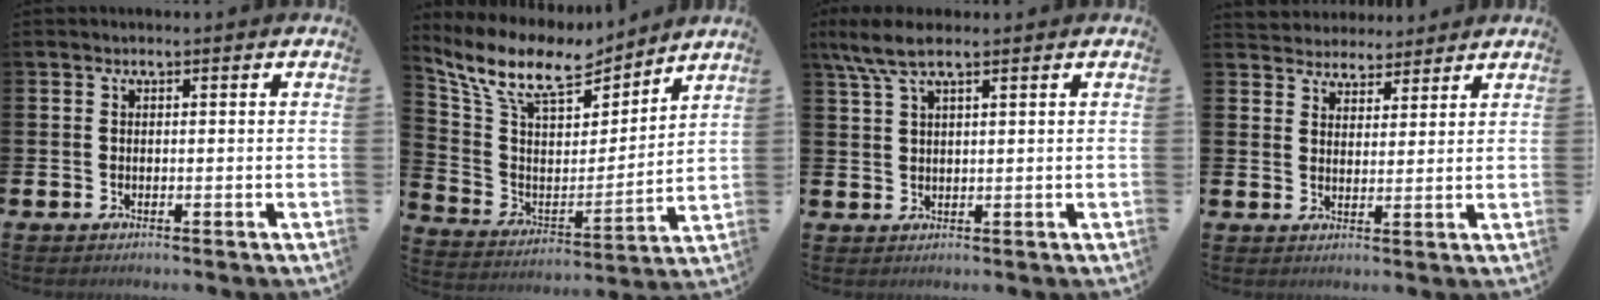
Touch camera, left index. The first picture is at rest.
{"total": 11.0, "force": [9.3, 3.8, 4.4], "torque": [-0.137, -0.051, 0.164]}
{"total": 5.3, "force": [3.8, 1.3, 3.6], "torque": [-0.082, -0.004, 0.068]}
{"total": 4.1, "force": [3.9, 1.1, -0.6], "torque": [-0.012, -0.019, 0.072]}